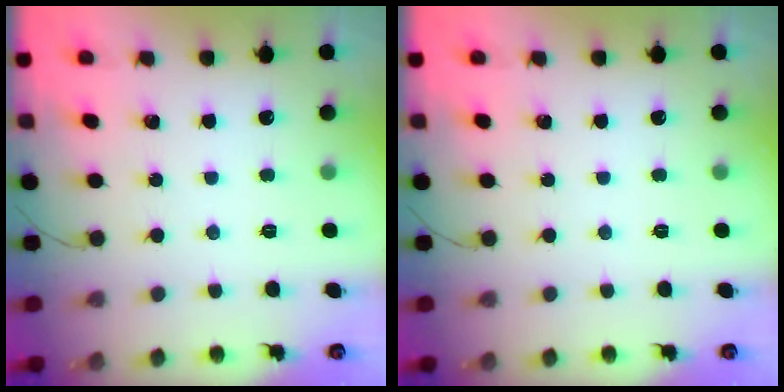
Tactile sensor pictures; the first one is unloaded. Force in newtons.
{"total": 0.0}